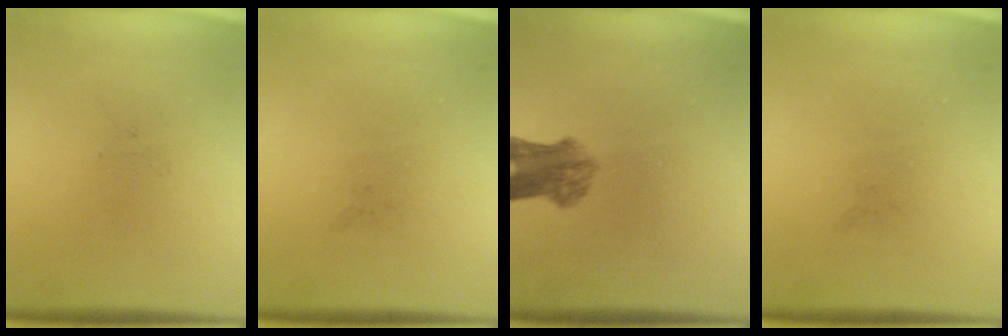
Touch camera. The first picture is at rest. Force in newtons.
{"total": 0.0}
{"total": 5.0}
{"total": 0.0}